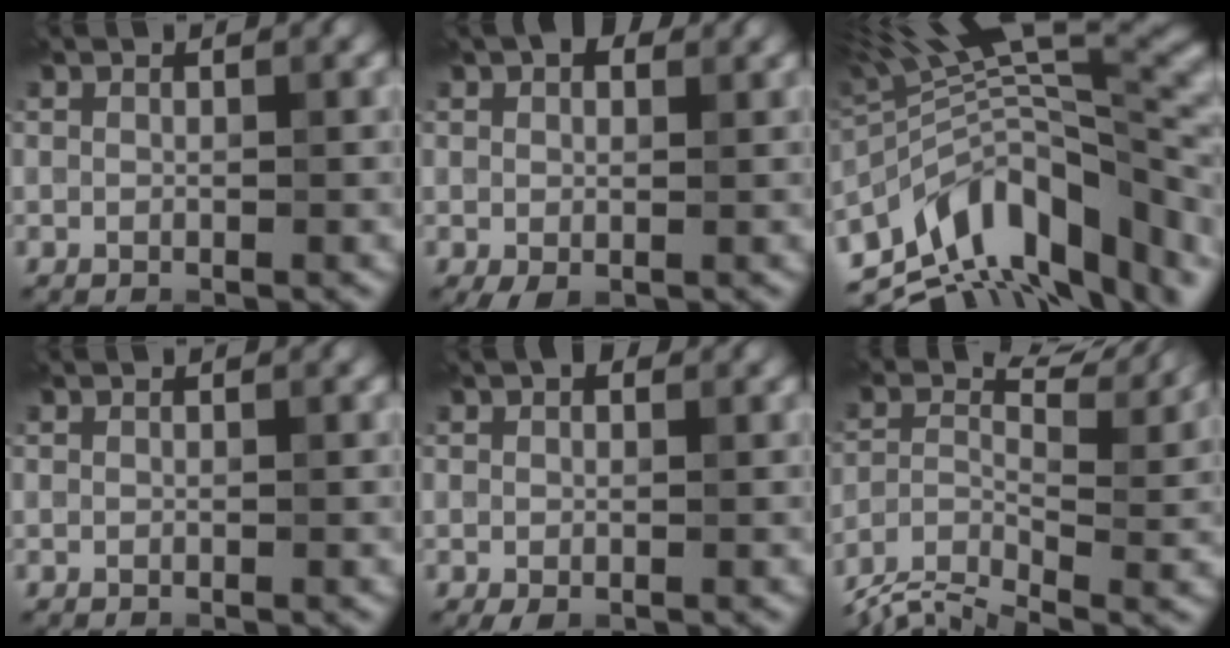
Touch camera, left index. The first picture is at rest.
{"total": 3.3, "force": [0.5, 2.0, 2.5], "torque": [-0.047, 0.009, 0.006]}
{"total": 14.0, "force": [-4.1, 6.1, 11.9], "torque": [-0.184, 0.017, -0.068]}
{"total": 0.0}
{"total": 2.0, "force": [-0.2, 1.2, 1.6], "torque": [-0.025, 0.003, -0.006]}
{"total": 6.0, "force": [-3.2, 2.3, 4.4], "torque": [-0.081, -0.004, -0.077]}